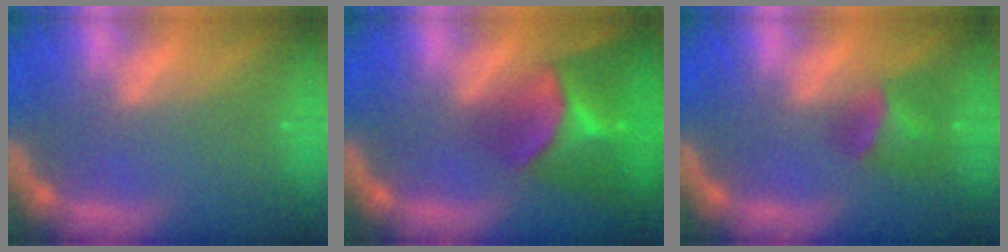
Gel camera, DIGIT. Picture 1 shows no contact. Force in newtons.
{"total": 9.9}
{"total": 4.0}